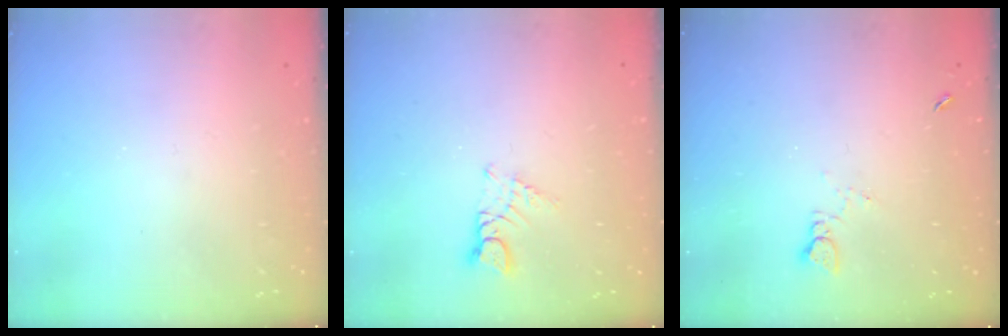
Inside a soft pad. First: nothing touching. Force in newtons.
{"total": 3.5, "press": 3.5, "slide": 0.3}
{"total": 2.1, "press": 2.1, "slide": 0.3}